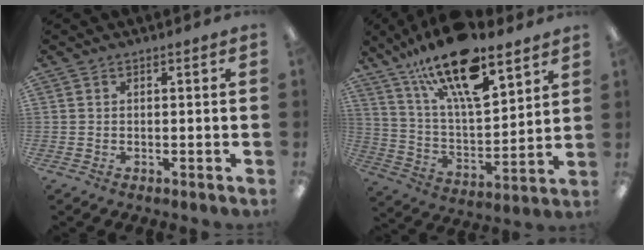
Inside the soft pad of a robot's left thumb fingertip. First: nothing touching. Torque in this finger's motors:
{"motor_torque": [0.61, 0.67, 1.53, -1.24, 0.23]}